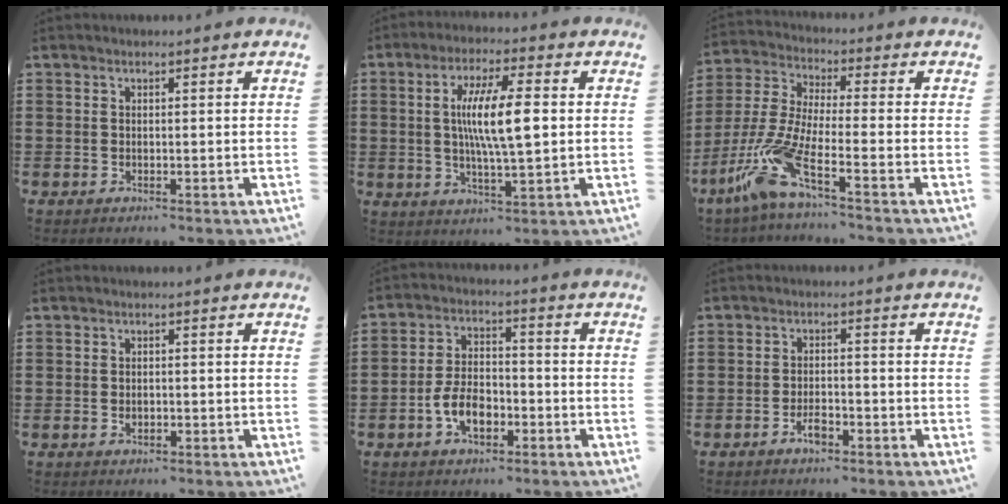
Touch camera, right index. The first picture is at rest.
{"total": 9.8, "force": [1.1, 1.9, 9.6], "torque": [-0.183, 0.000, 0.015]}
{"total": 10.1, "force": [-6.2, 1.6, 7.8], "torque": [-0.208, -0.022, -0.134]}
{"total": 1.1, "force": [-0.3, 0.6, 0.8], "torque": [-0.018, -0.002, -0.006]}
{"total": 6.7, "force": [-2.6, 3.8, 4.9], "torque": [-0.113, 0.001, -0.053]}
{"total": 3.1, "force": [-1.7, 1.3, 2.2], "torque": [-0.038, 0.004, -0.032]}